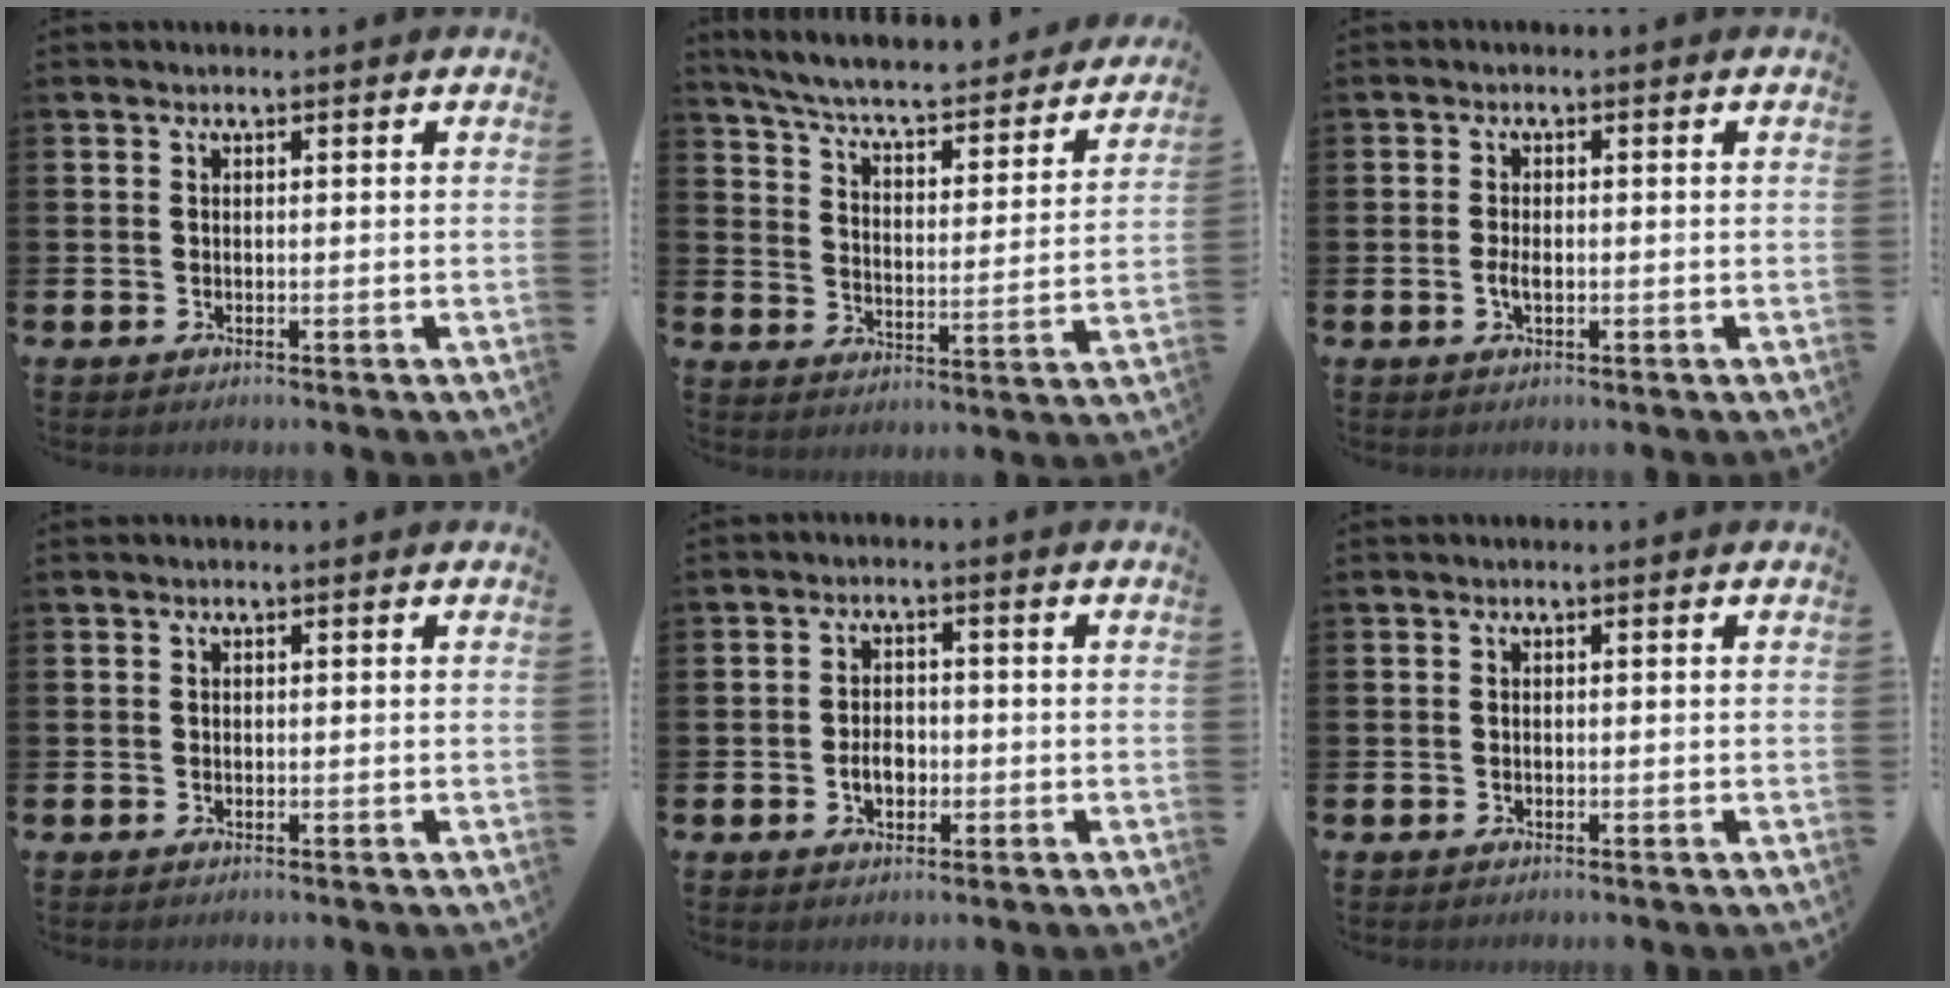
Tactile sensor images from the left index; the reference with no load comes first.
{"total": 6.2, "force": [5.6, 0.9, 2.4], "torque": [-0.077, -0.045, 0.091]}
{"total": 2.0, "force": [-0.4, 1.0, 1.7], "torque": [-0.027, -0.001, -0.009]}
{"total": 0.0}
{"total": 3.0, "force": [-0.8, 2.1, 2.0], "torque": [-0.017, -0.006, -0.022]}
{"total": 0.0}